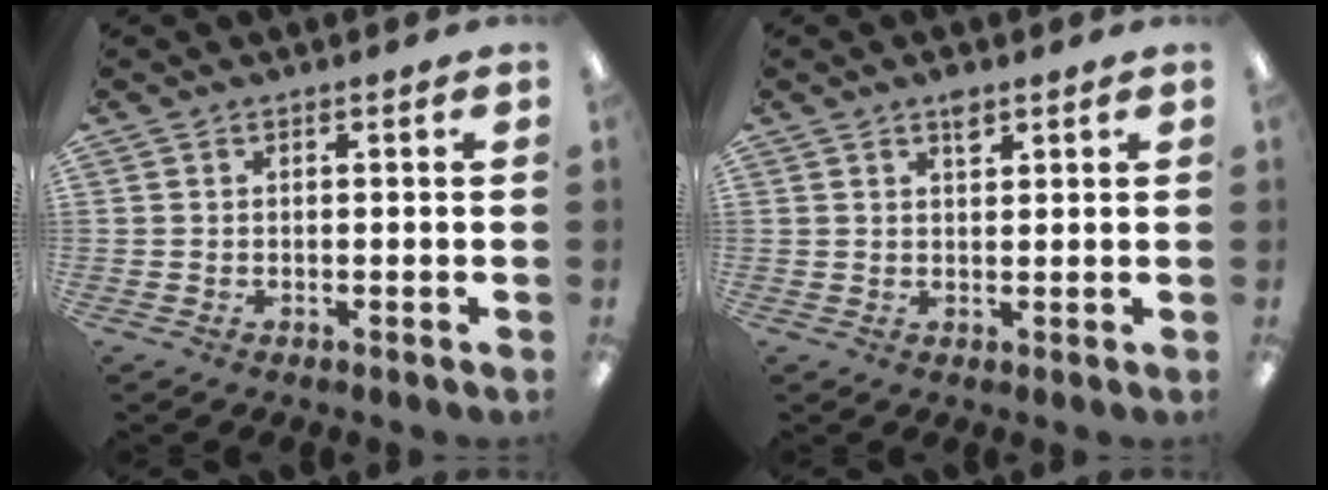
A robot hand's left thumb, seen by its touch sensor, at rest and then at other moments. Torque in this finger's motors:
{"motor_torque": [0.33, -0.04, 0.23, -0.29, 0.00]}